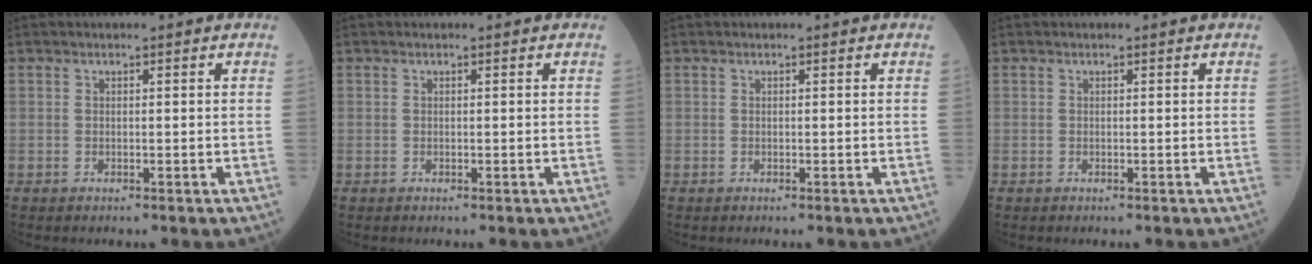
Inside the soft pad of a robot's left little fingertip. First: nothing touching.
{"total": 0.0}
{"total": 0.0}
{"total": 0.0}